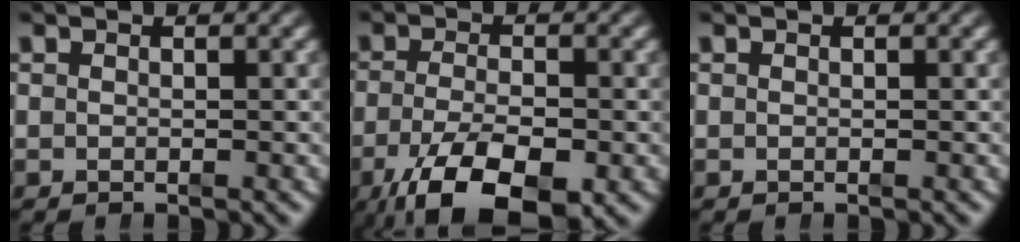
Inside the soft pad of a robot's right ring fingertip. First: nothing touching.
{"total": 9.1, "force": [-5.0, 3.9, 6.5], "torque": [-0.124, -0.045, -0.055]}
{"total": 0.0}